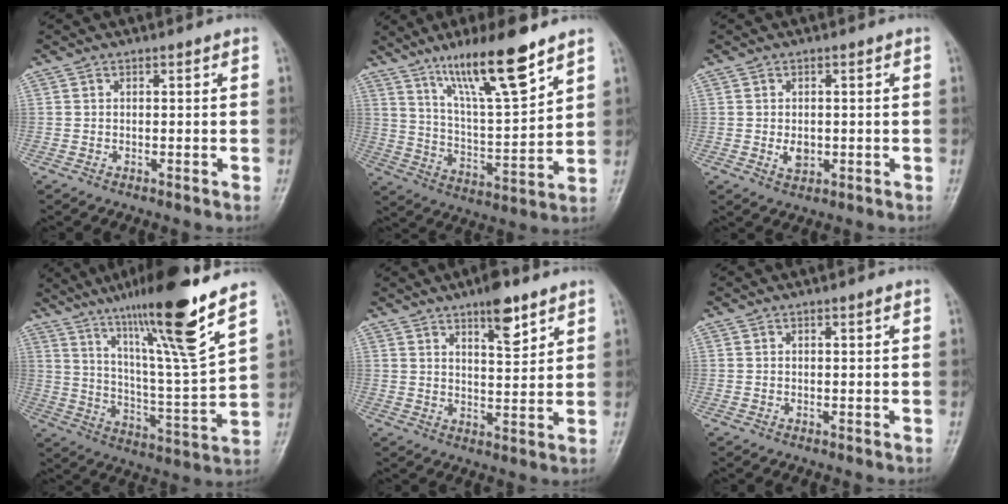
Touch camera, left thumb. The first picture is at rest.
{"total": 15.7, "force": [10.6, 2.5, 11.3], "torque": [-0.188, -0.062, 0.196]}
{"total": 2.9, "force": [-0.3, 2.1, 2.0], "torque": [-0.027, -0.003, 0.000]}
{"total": 20.0, "force": [13.2, 0.8, 15.1], "torque": [-0.234, -0.068, 0.222]}
{"total": 7.6, "force": [4.9, 2.4, 5.3], "torque": [-0.066, -0.031, 0.074]}
{"total": 0.9, "force": [0.4, 0.3, 0.8], "torque": [-0.012, 0.001, 0.006]}